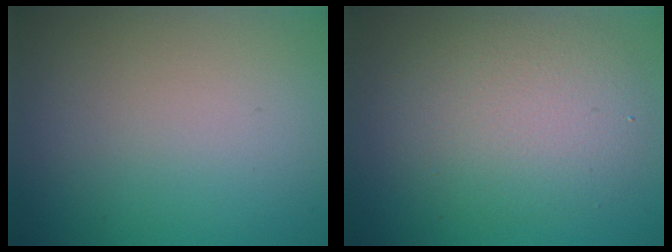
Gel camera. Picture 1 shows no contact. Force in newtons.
{"total": 5.0, "press": 5.0, "slide": 0.3}